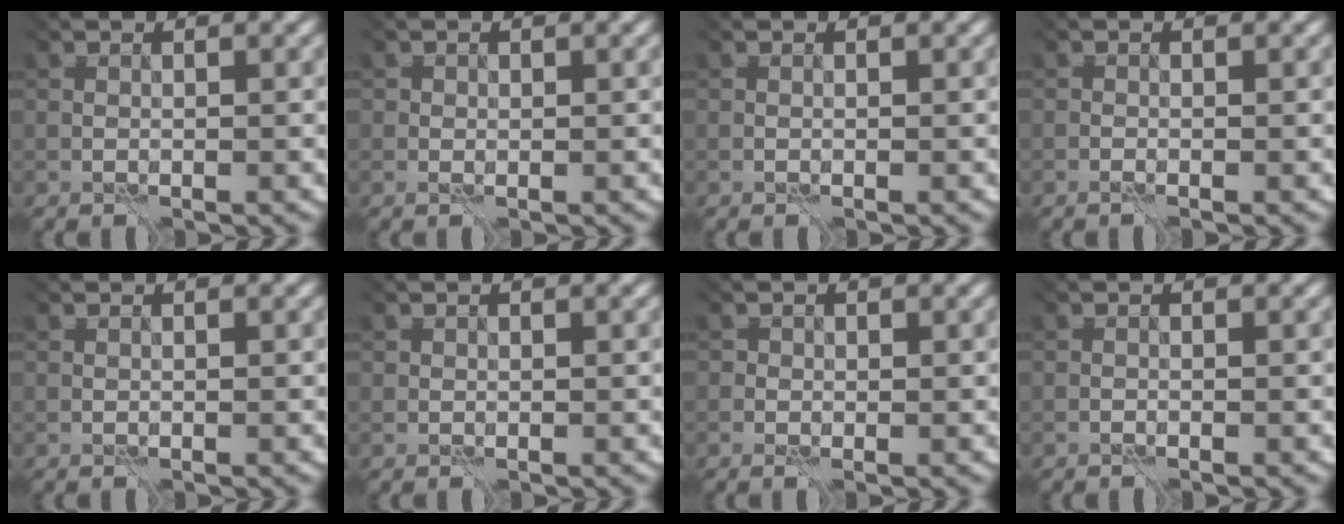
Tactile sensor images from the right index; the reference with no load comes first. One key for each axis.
{"total": 2.0, "fx": -1.5, "fy": -0.6, "fz": -1.2, "tx": 0.021, "ty": -0.015, "tz": -0.021}
{"total": 0.0}
{"total": 2.0, "fx": -1.5, "fy": -0.9, "fz": -1.0, "tx": 0.021, "ty": -0.010, "tz": -0.038}
{"total": 0.0}
{"total": 1.2, "fx": -0.8, "fy": -0.3, "fz": -0.8, "tx": 0.009, "ty": -0.014, "tz": -0.006}
{"total": 2.5, "fx": -2.0, "fy": -0.8, "fz": -1.4, "tx": 0.027, "ty": -0.011, "tz": -0.039}
{"total": 0.7, "fx": -0.7, "fy": 0.0, "fz": -0.2, "tx": 0.008, "ty": 0.003, "tz": -0.016}